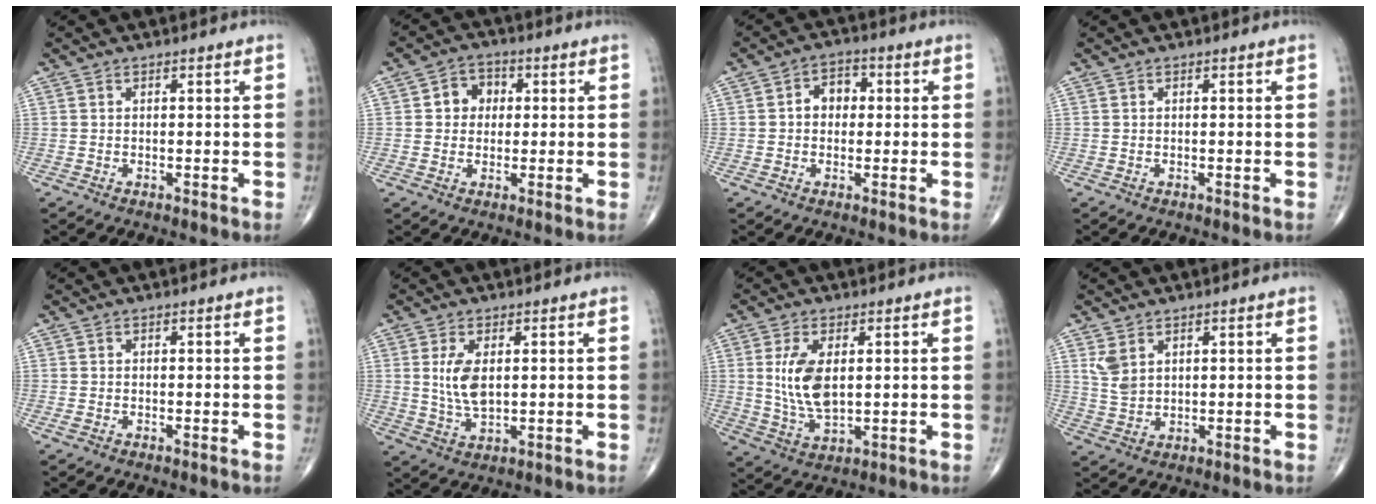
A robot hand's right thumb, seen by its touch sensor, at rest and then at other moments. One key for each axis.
{"total": 5.3, "fx": 0.8, "fy": 4.6, "fz": 2.6, "tx": -0.010, "ty": 0.010, "tz": 0.004}
{"total": 4.9, "fx": 0.3, "fy": 3.8, "fz": 3.1, "tx": -0.026, "ty": 0.016, "tz": -0.004}
{"total": 0.0}
{"total": 0.7, "fx": -0.3, "fy": 0.4, "fz": 0.5, "tx": -0.015, "ty": 0.001, "tz": -0.006}
{"total": 6.3, "fx": 1.2, "fy": 3.1, "fz": 5.4, "tx": -0.106, "ty": -0.010, "tz": 0.028}
{"total": 9.3, "fx": 1.6, "fy": 4.7, "fz": 7.8, "tx": -0.153, "ty": -0.015, "tz": 0.040}
{"total": 4.3, "fx": 2.1, "fy": 2.7, "fz": 2.6, "tx": -0.049, "ty": -0.007, "tz": 0.052}